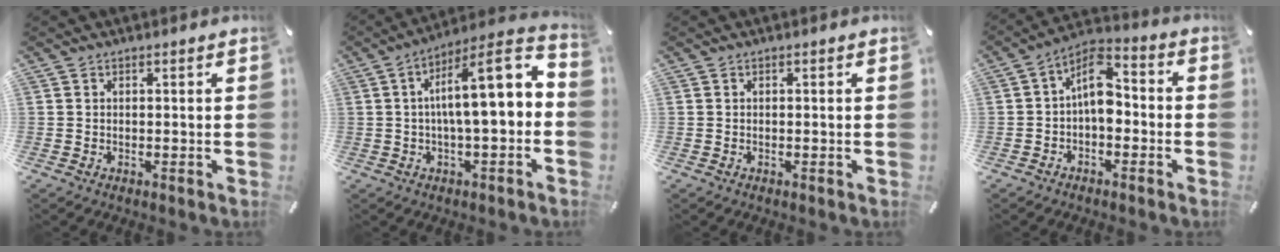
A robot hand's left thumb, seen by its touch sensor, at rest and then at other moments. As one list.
[{"total": 13.0, "force": [1.1, 3.6, 12.5], "torque": [-0.179, -0.024, 0.010]}, {"total": 0.0}, {"total": 8.9, "force": [-0.9, 5.2, 7.1], "torque": [-0.130, 0.001, -0.017]}]